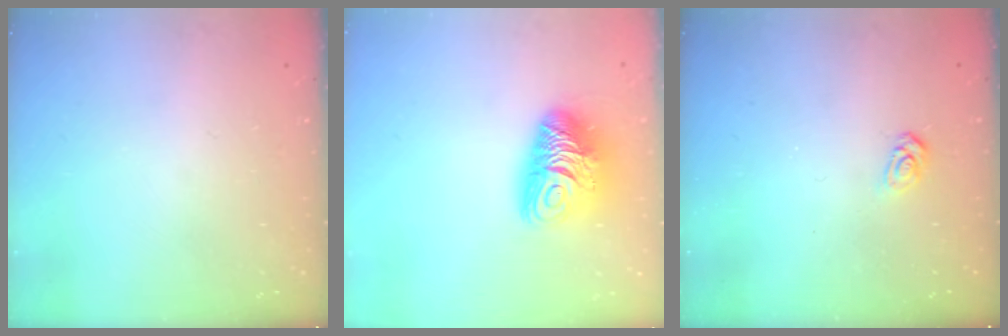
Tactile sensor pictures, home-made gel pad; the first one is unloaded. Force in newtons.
{"total": 13.1, "press": 13.0, "slide": 1.4}
{"total": 4.1, "press": 4.1, "slide": 0.4}